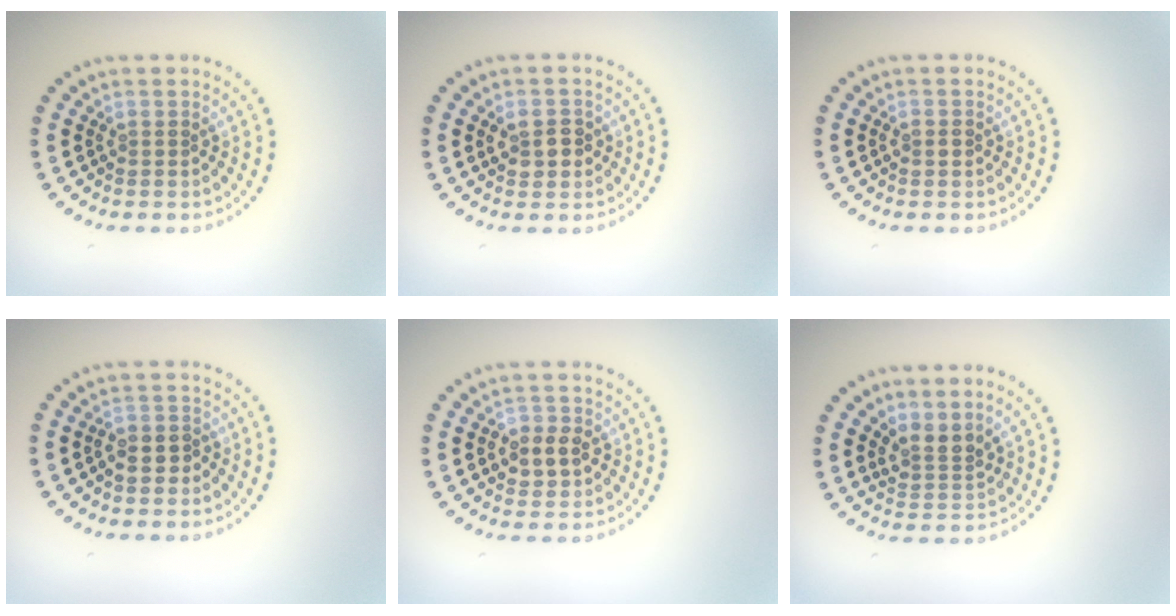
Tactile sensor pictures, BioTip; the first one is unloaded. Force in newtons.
{"total": 2.4, "press": 2.4, "slide": 0.4}
{"total": 1.1, "press": 1.1, "slide": 0.1}
{"total": 2.3, "press": 2.1, "slide": 0.8}
{"total": 2.8, "press": 2.8, "slide": 0.4}
{"total": 2.4, "press": 1.8, "slide": 1.6}